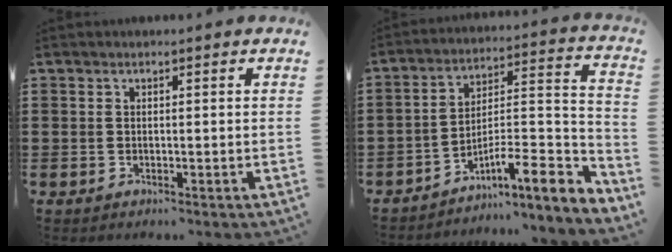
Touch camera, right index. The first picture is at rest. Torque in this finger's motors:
{"motor_torque": [-0.46, 0.55, 0.04, 0.00]}